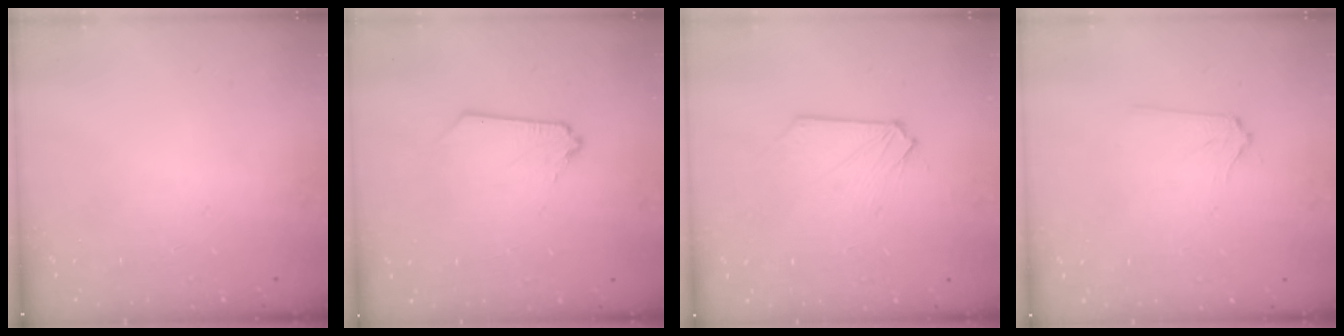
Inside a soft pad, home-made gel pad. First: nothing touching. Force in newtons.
{"total": 0.0}
{"total": 0.0}
{"total": 3.0, "press": 3.0, "slide": 0.4}